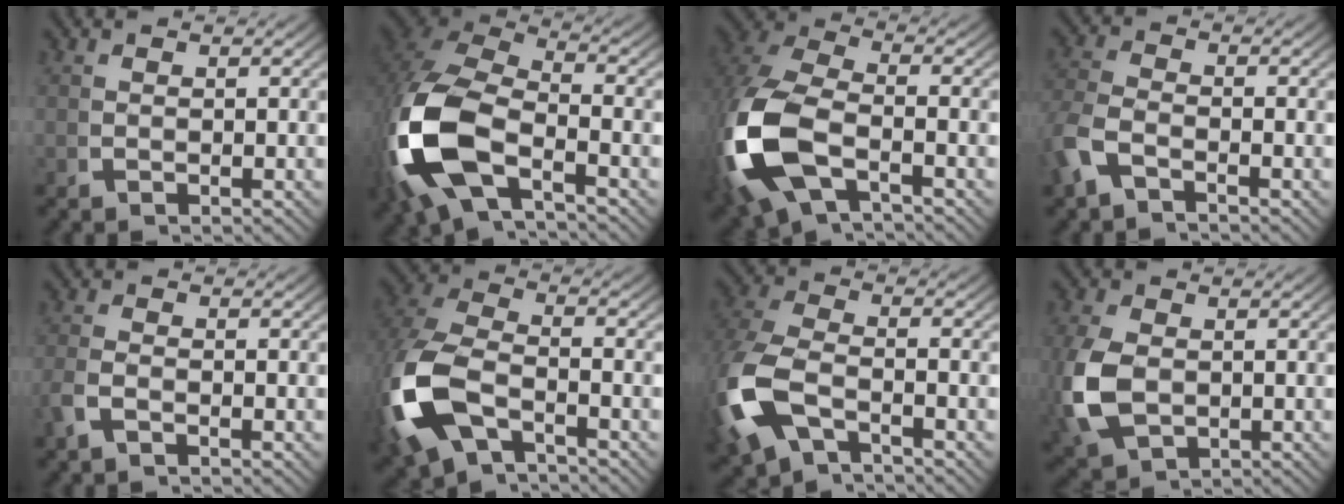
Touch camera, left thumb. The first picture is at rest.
{"total": 15.0, "force": [-1.3, 10.2, 10.9], "torque": [-0.291, -0.030, -0.017]}
{"total": 12.1, "force": [-2.0, 7.9, 8.9], "torque": [-0.248, -0.027, -0.021]}
{"total": 3.6, "force": [-1.4, 2.5, 2.2], "torque": [-0.061, -0.002, -0.032]}
{"total": 1.9, "force": [-1.0, 0.9, 1.3], "torque": [-0.038, 0.001, -0.022]}
{"total": 10.4, "force": [-2.1, 7.2, 7.3], "torque": [-0.199, -0.025, -0.026]}
{"total": 8.2, "force": [-2.0, 5.6, 5.6], "torque": [-0.167, -0.023, -0.022]}
{"total": 7.2, "force": [-1.2, 5.3, 4.8], "torque": [-0.144, -0.030, 0.000]}